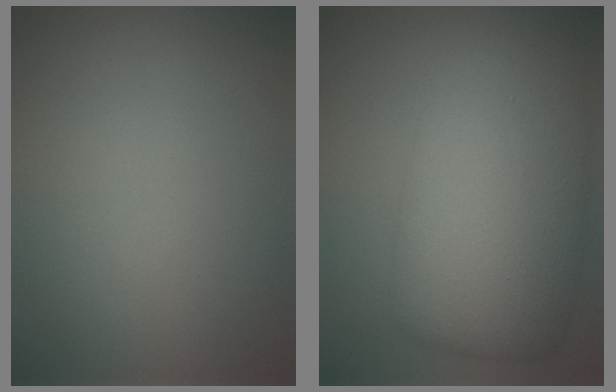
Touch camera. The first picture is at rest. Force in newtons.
{"total": 10.6, "press": 10.6, "slide": 0.3}